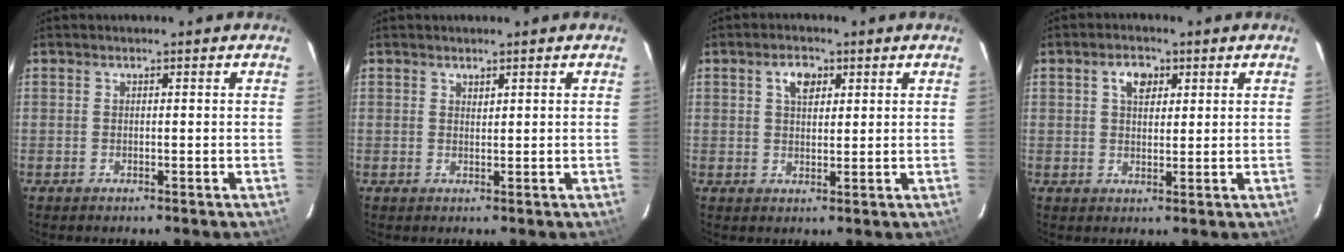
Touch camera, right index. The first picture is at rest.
{"total": 0.8, "force": [0.7, 0.3, 0.2], "torque": [-0.003, 0.001, 0.013]}
{"total": 3.9, "force": [1.7, 2.3, 2.6], "torque": [-0.045, 0.010, 0.030]}
{"total": 4.0, "force": [1.7, 2.5, 2.6], "torque": [-0.041, 0.012, 0.030]}